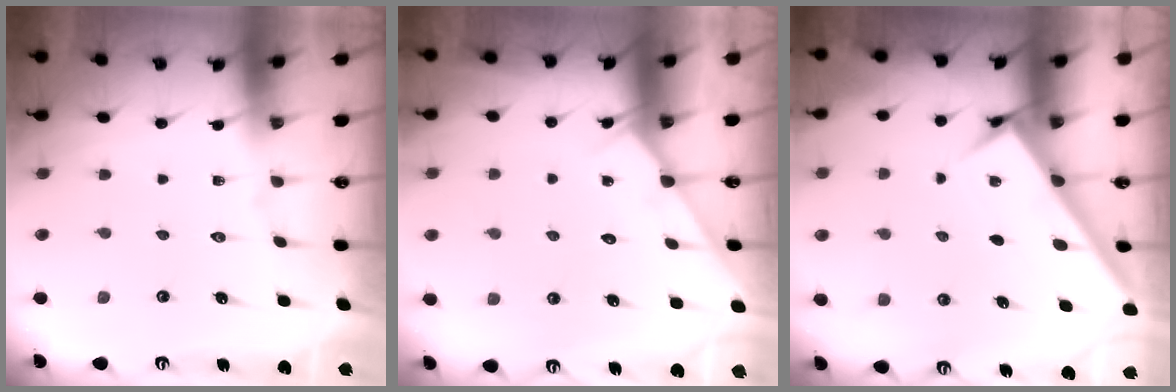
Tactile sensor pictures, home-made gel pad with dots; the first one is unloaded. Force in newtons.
{"total": 4.6, "press": 4.5, "slide": 0.5}
{"total": 2.9, "press": 2.9, "slide": 0.2}